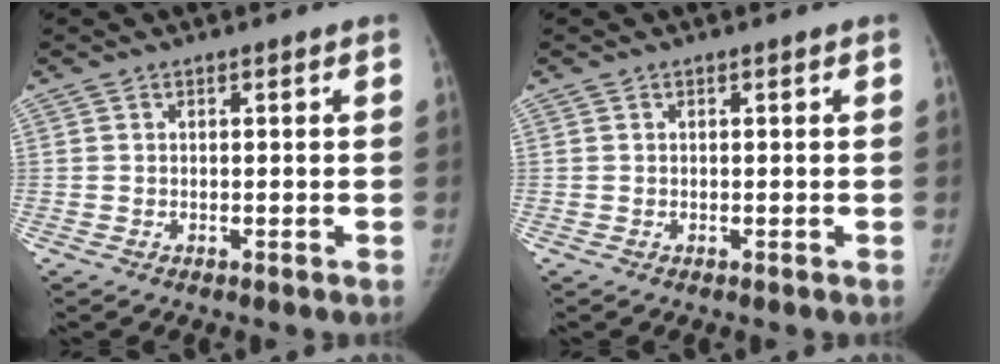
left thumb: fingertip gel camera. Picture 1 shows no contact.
{"total": 0.0}